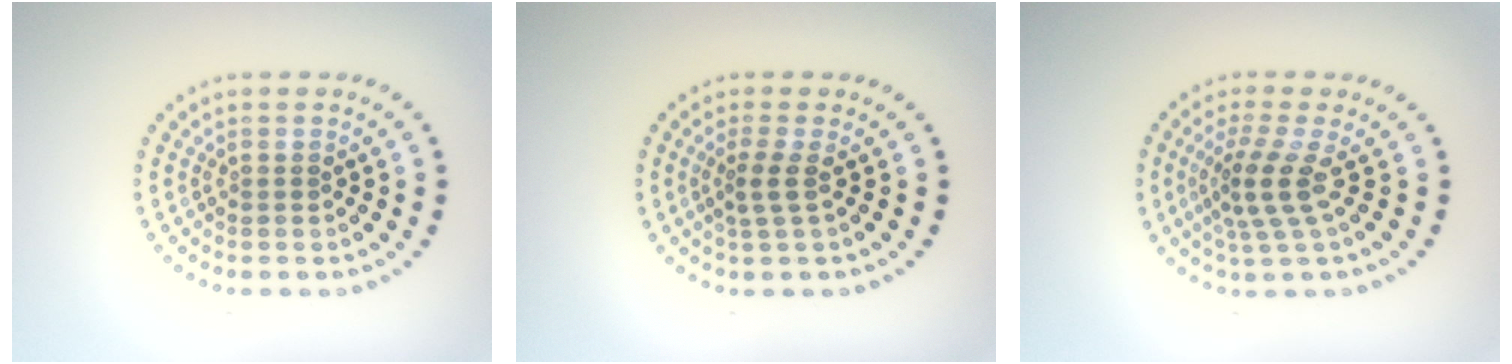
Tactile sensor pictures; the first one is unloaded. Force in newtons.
{"total": 2.0, "press": 1.4, "slide": 1.4}
{"total": 3.3, "press": 2.3, "slide": 2.4}